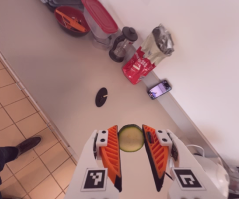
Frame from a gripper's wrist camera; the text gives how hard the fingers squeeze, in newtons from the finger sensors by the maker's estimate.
{"total": 8.4, "left": 8.9, "right": 7.9}